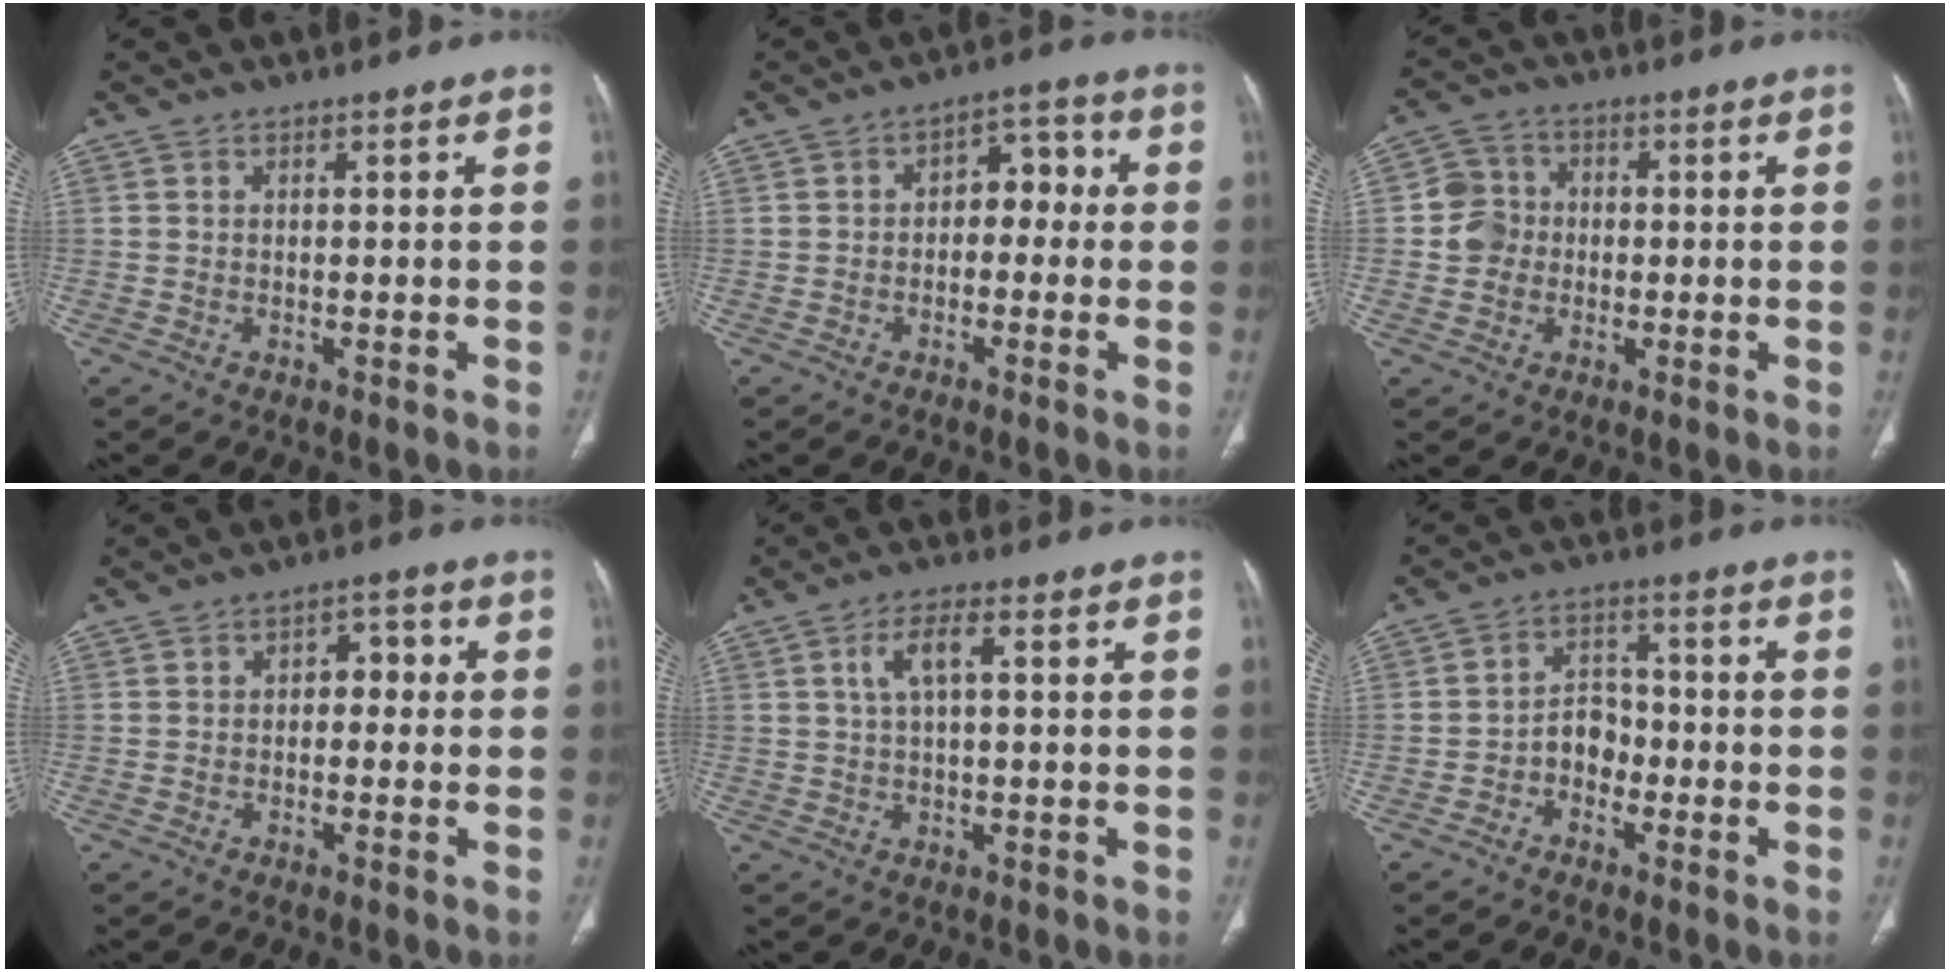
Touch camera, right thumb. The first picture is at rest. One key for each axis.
{"total": 5.9, "fx": -0.3, "fy": 3.9, "fz": 4.3, "tx": -0.034, "ty": 0.030, "tz": -0.015}
{"total": 6.5, "fx": -0.4, "fy": 6.0, "fz": 2.4, "tx": -0.022, "ty": 0.015, "tz": -0.014}
{"total": 3.7, "fx": 0.0, "fy": 2.5, "fz": 2.7, "tx": -0.018, "ty": 0.017, "tz": -0.007}
{"total": 4.6, "fx": 1.4, "fy": 1.4, "fz": 4.1, "tx": -0.093, "ty": 0.013, "tz": 0.030}
{"total": 4.9, "fx": -2.1, "fy": 3.7, "fz": 2.4, "tx": -0.019, "ty": 0.028, "tz": -0.046}